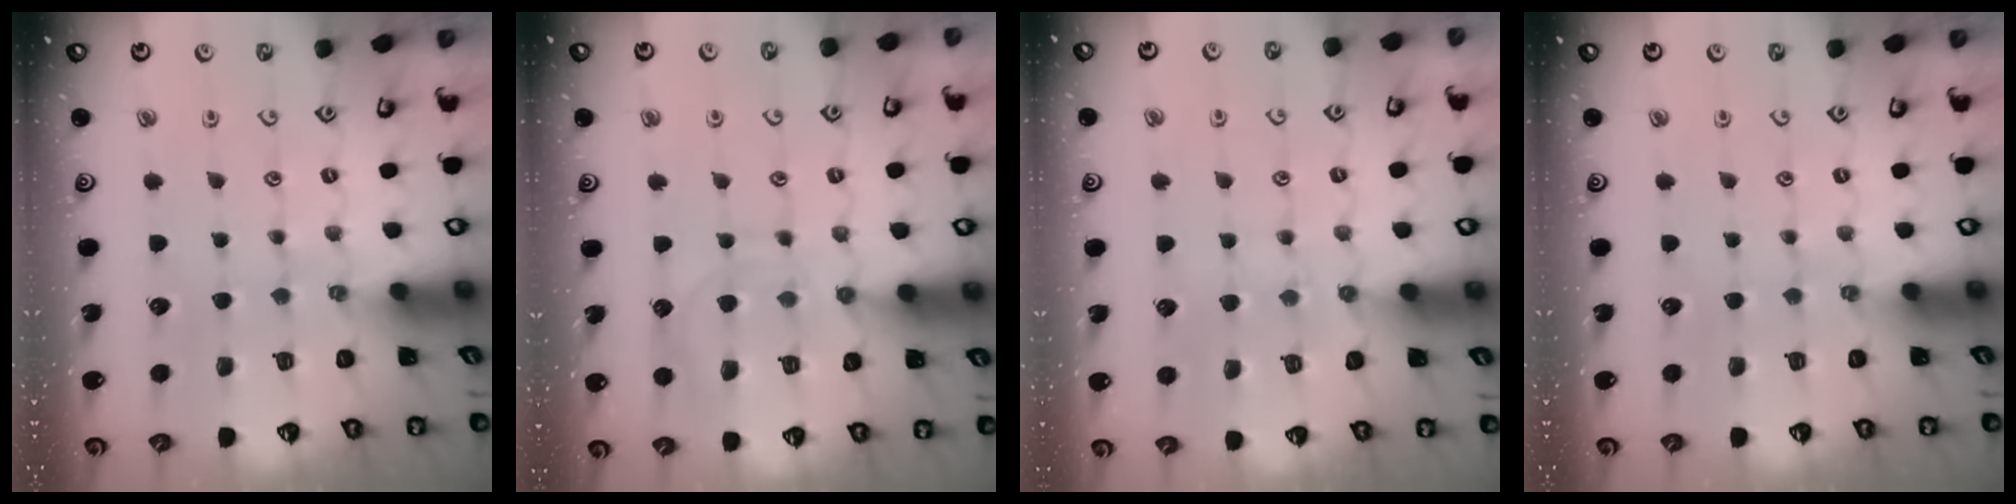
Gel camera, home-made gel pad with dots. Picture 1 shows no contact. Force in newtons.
{"total": 10.3, "press": 10.2, "slide": 1.0}
{"total": 6.6, "press": 6.6, "slide": 0.5}
{"total": 0.0}